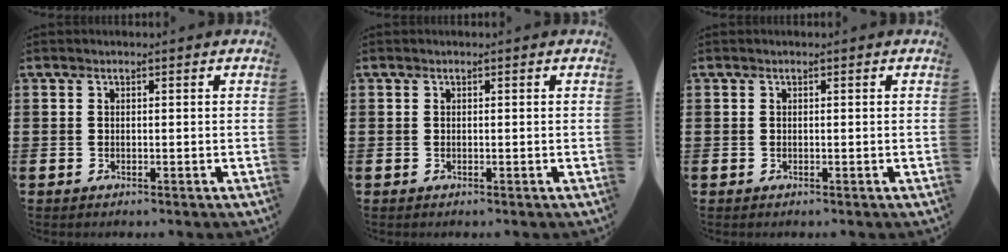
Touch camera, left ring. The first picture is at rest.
{"total": 0.0}
{"total": 0.0}